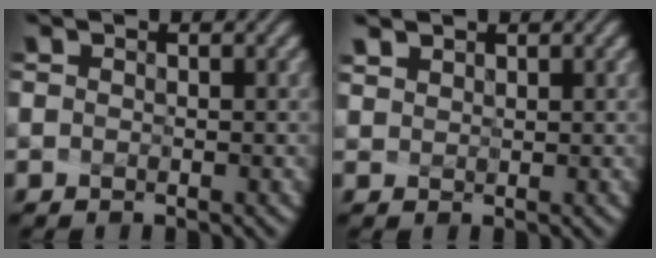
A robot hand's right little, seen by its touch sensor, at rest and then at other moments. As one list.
[{"total": 1.7, "force": [1.4, 0.9, 0.5], "torque": [-0.027, 0.014, 0.030]}]